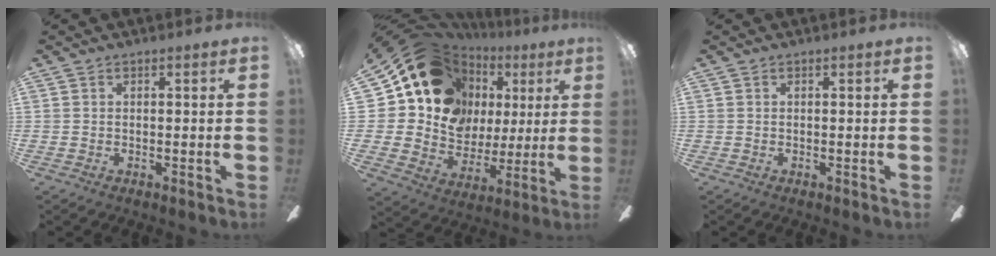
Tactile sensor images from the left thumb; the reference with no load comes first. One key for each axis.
{"total": 17.9, "fx": 8.4, "fy": 14.1, "fz": 7.2, "tx": -0.132, "ty": -0.047, "tz": 0.173}
{"total": 0.0}